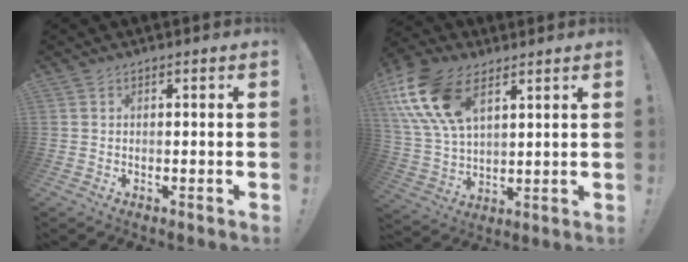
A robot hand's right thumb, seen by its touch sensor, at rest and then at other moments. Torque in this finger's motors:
{"motor_torque": [1.60, 2.76, 1.66, 0.65, 0.59]}